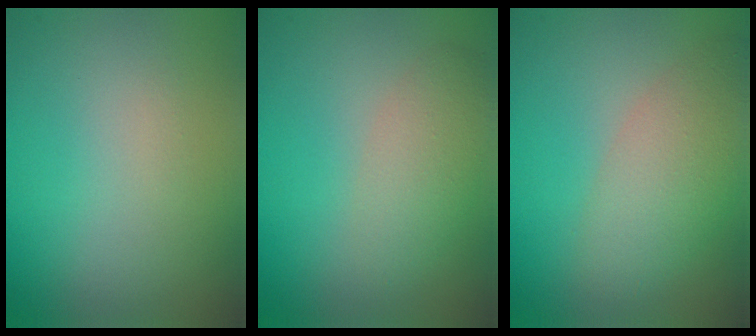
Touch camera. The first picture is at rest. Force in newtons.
{"total": 2.8, "press": 2.8, "slide": 0.1}
{"total": 4.4, "press": 4.4, "slide": 0.2}